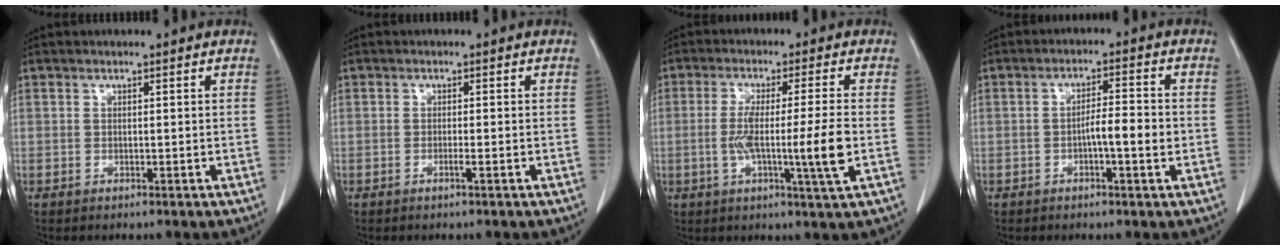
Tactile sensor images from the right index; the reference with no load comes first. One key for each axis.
{"total": 0.9, "fx": -0.5, "fy": -0.2, "fz": 0.7, "tx": -0.012, "ty": 0.001, "tz": -0.010}
{"total": 9.6, "fx": -1.7, "fy": -0.9, "fz": 9.4, "tx": -0.170, "ty": -0.012, "tz": -0.031}
{"total": 4.7, "fx": -1.1, "fy": 0.5, "fz": 4.5, "tx": -0.073, "ty": 0.007, "tz": -0.017}